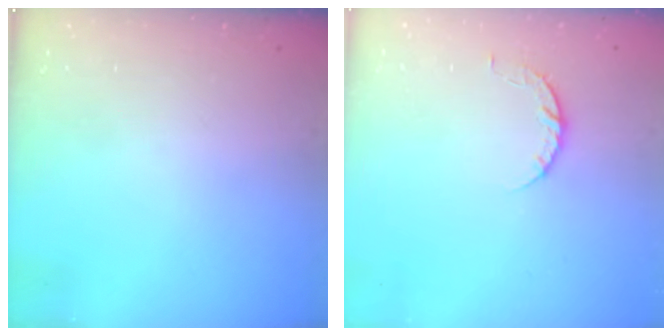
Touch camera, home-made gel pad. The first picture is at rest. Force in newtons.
{"total": 5.2, "press": 5.2, "slide": 0.8}